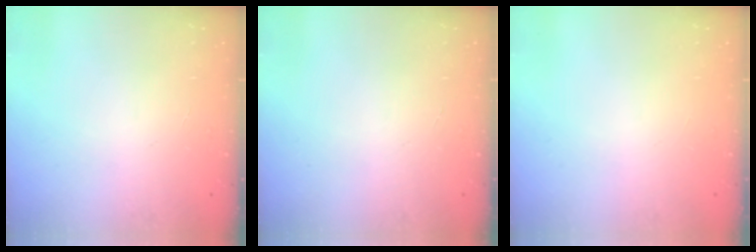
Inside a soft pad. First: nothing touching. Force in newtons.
{"total": 0.0}
{"total": 0.0}